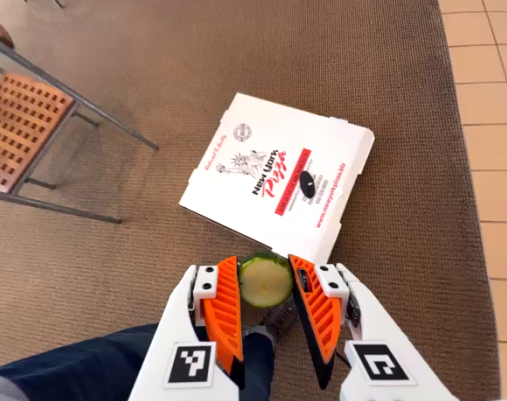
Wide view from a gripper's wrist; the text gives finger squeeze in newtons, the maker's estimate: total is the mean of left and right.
{"total": 7.2, "left": 7.1, "right": 7.3}